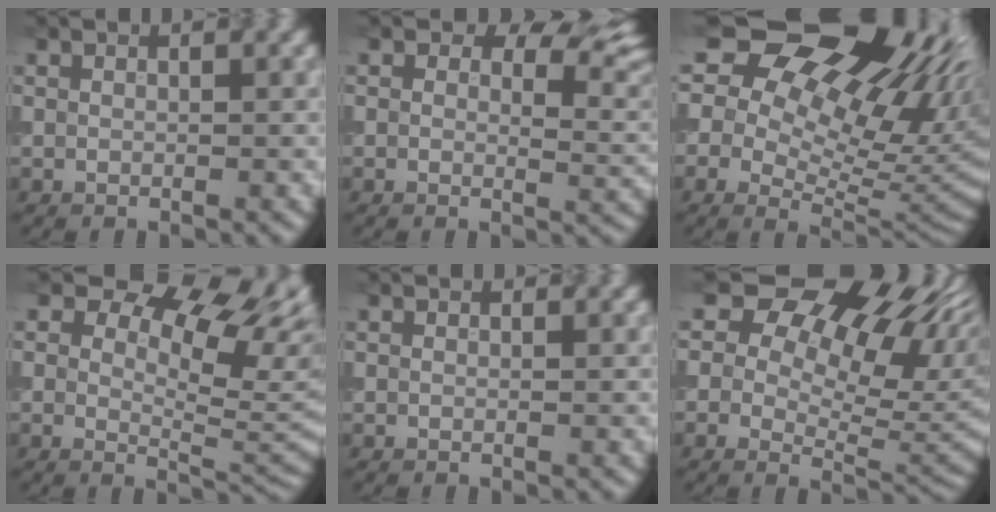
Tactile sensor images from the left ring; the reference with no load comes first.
{"total": 5.6, "force": [3.0, 3.1, 3.6], "torque": [-0.037, -0.004, 0.039]}
{"total": 17.6, "force": [8.5, 9.2, 12.4], "torque": [-0.179, 0.037, 0.130]}
{"total": 10.5, "force": [5.2, 5.5, 7.3], "torque": [-0.084, 0.012, 0.068]}
{"total": 0.0}
{"total": 14.2, "force": [6.8, 8.4, 9.2], "torque": [-0.124, 0.037, 0.110]}